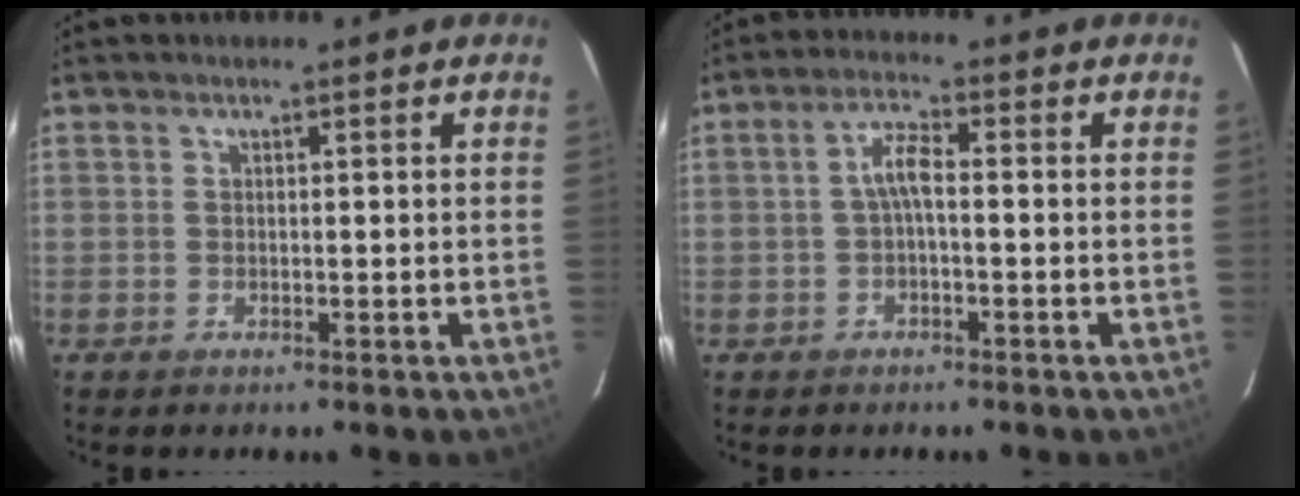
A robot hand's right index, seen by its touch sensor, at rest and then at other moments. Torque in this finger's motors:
{"motor_torque": [0.67, 0.26, 0.35, 0.08]}